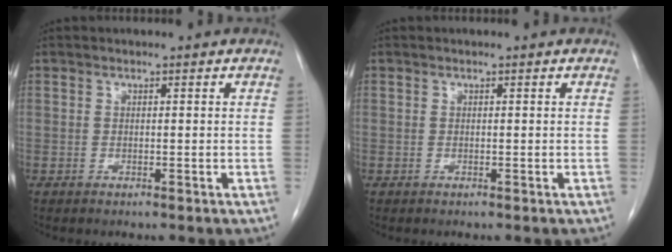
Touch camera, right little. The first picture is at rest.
{"total": 0.0}